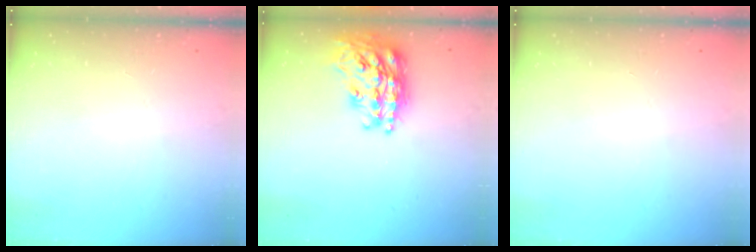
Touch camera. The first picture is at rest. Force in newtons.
{"total": 25.1, "press": 25.0, "slide": 2.0}
{"total": 0.0}